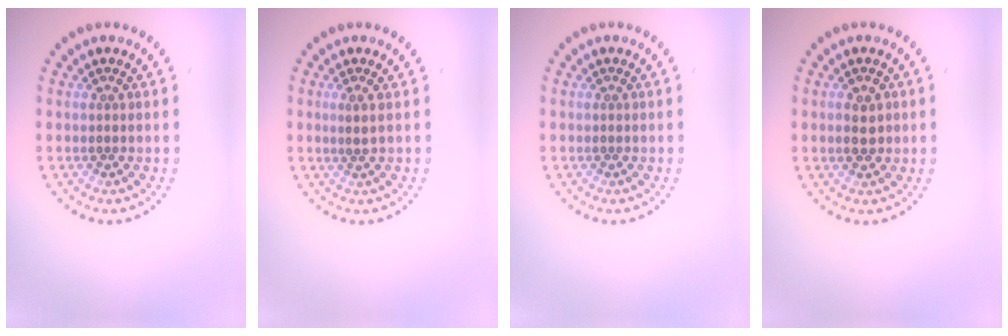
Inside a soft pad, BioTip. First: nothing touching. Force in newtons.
{"total": 1.0, "press": 0.6, "slide": 0.8}
{"total": 0.0}
{"total": 1.9, "press": 1.9, "slide": 0.1}